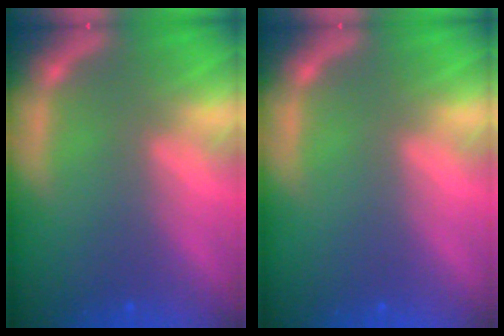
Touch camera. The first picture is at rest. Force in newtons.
{"total": 0.0}